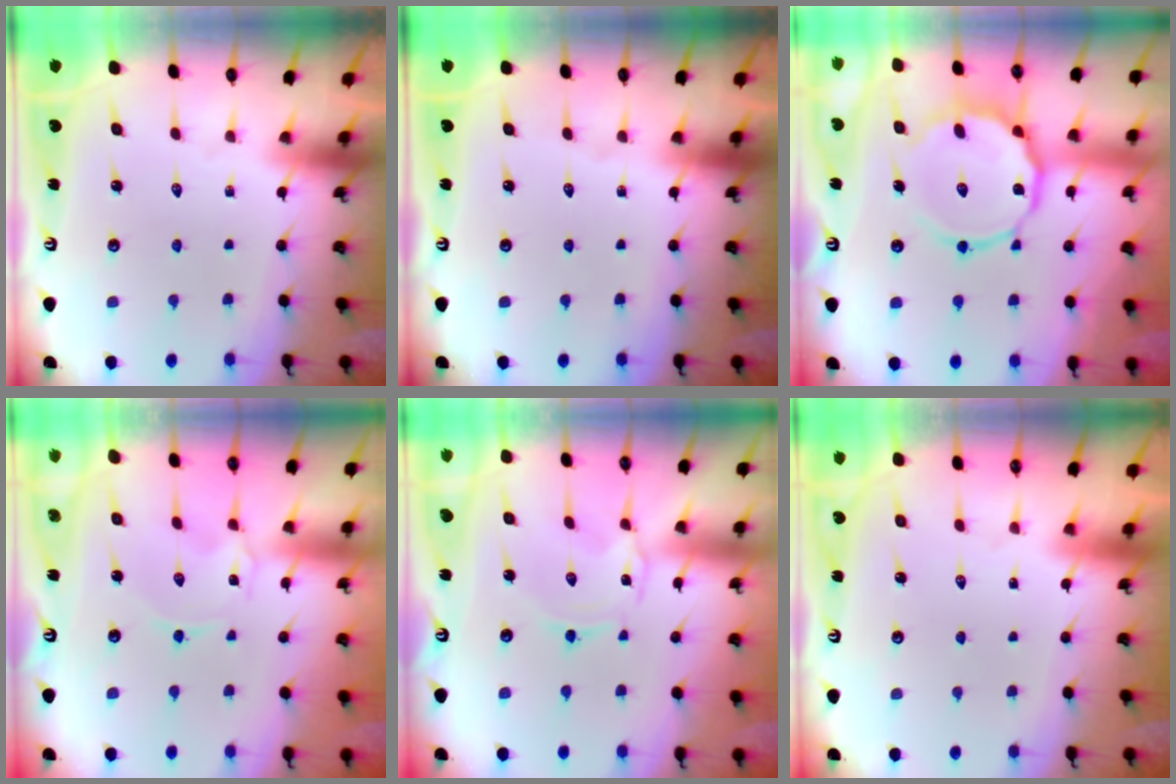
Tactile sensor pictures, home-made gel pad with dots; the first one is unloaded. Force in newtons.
{"total": 0.0}
{"total": 12.9, "press": 12.8, "slide": 1.2}
{"total": 0.0}
{"total": 0.0}
{"total": 1.6, "press": 1.6, "slide": 0.1}